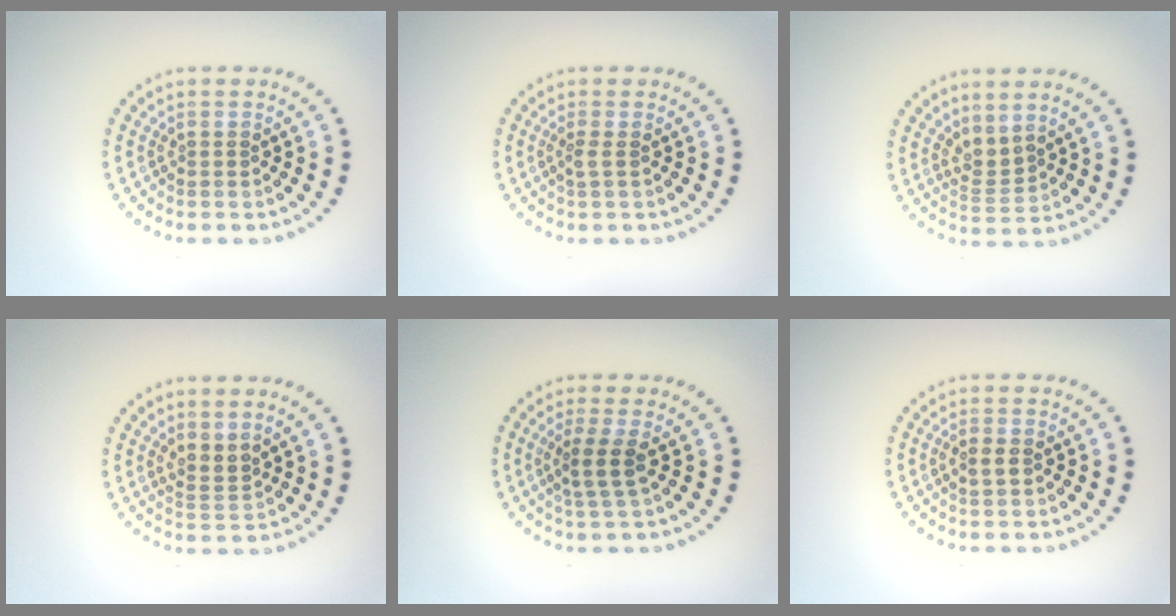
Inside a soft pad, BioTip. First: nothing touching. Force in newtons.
{"total": 0.9, "press": 0.7, "slide": 0.6}
{"total": 2.0, "press": 1.4, "slide": 1.4}
{"total": 2.0, "press": 1.5, "slide": 1.3}
{"total": 2.5, "press": 2.1, "slide": 1.4}
{"total": 1.3, "press": 1.3, "slide": 0.1}